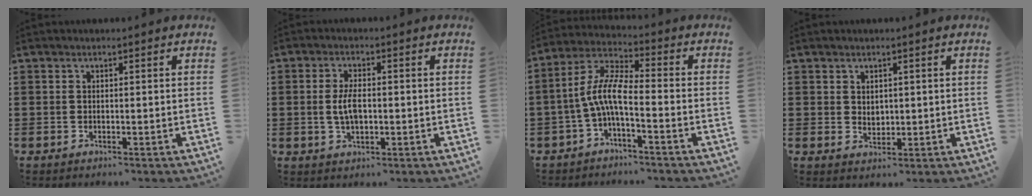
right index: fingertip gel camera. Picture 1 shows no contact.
{"total": 4.6, "force": [0.0, 2.1, 4.1], "torque": [-0.094, 0.000, -0.006]}
{"total": 7.1, "force": [-2.1, 1.5, 6.6], "torque": [-0.154, -0.010, -0.046]}
{"total": 1.6, "force": [1.0, 1.3, 0.4], "torque": [-0.011, 0.007, 0.017]}